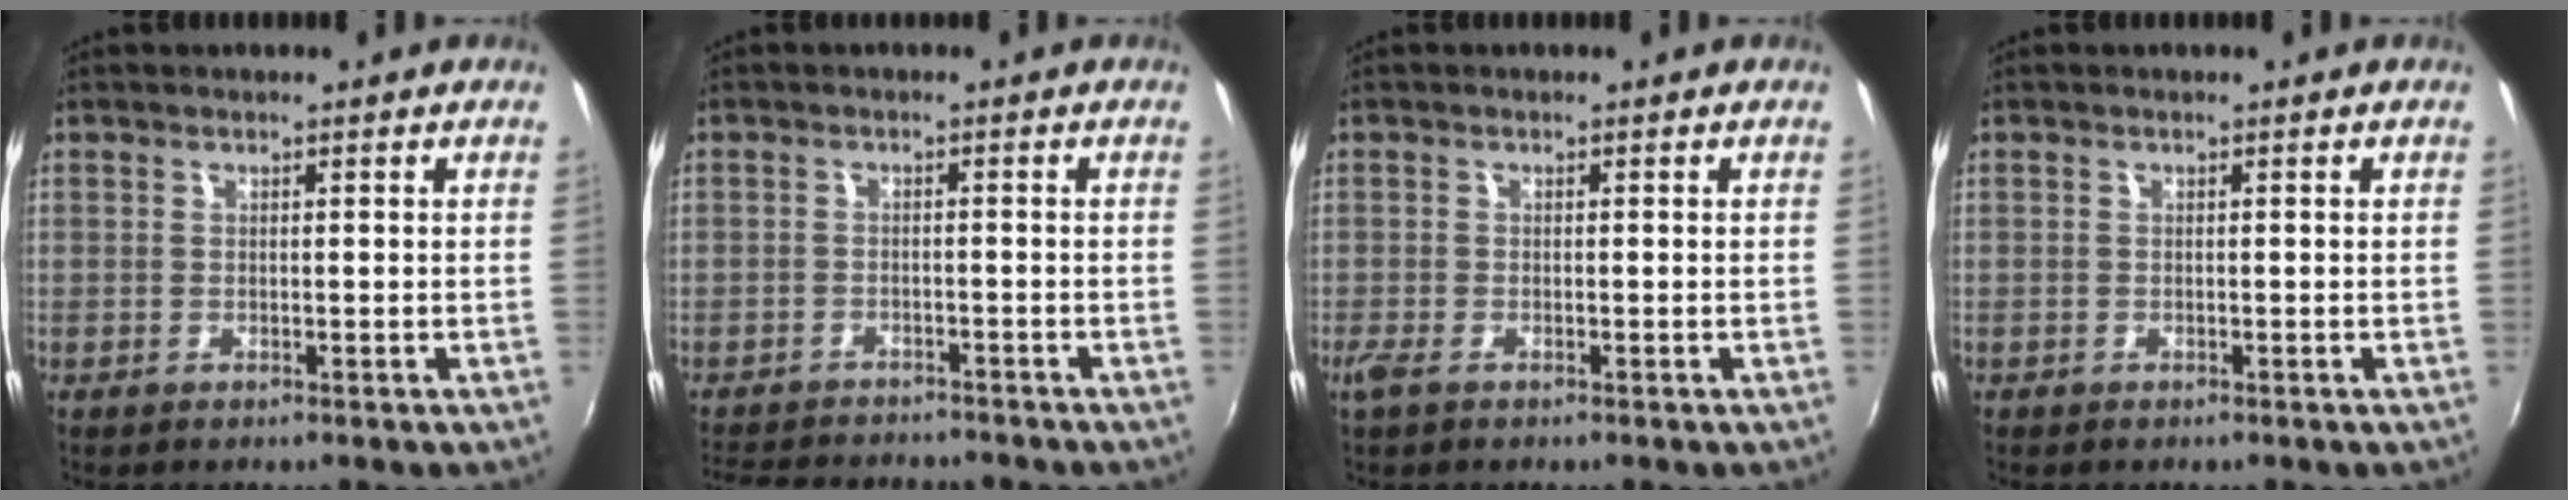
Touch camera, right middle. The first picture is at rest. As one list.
[{"total": 8.6, "force": [-7.6, 3.3, 2.2], "torque": [-0.068, 0.012, -0.119]}, {"total": 1.7, "force": [-1.1, 0.5, 1.2], "torque": [-0.027, -0.006, -0.023]}, {"total": 0.0}]